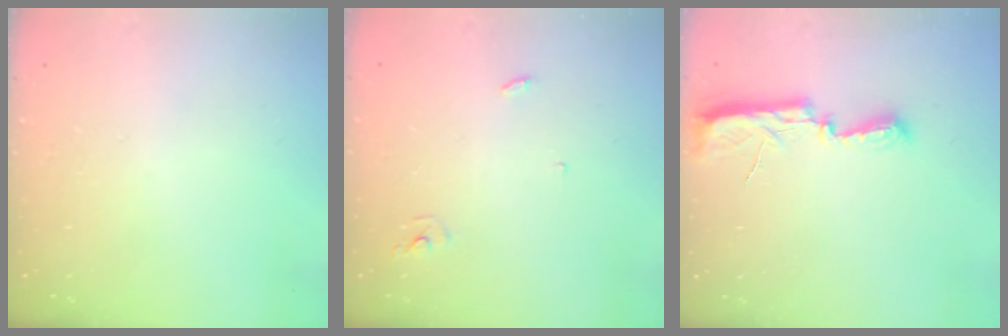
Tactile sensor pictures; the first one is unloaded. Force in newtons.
{"total": 2.9, "press": 2.9, "slide": 0.2}
{"total": 8.1, "press": 8.0, "slide": 0.8}